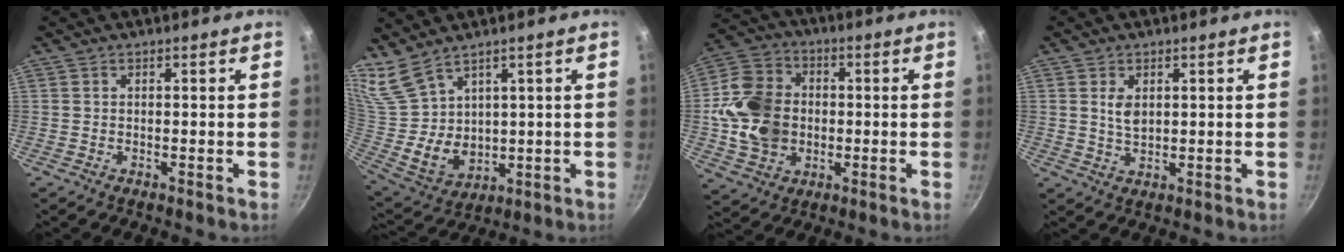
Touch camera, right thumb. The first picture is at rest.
{"total": 10.7, "force": [7.5, 5.5, 5.3], "torque": [-0.088, -0.059, 0.177]}
{"total": 15.5, "force": [-0.6, 12.3, 9.3], "torque": [-0.155, 0.017, -0.015]}
{"total": 3.6, "force": [1.1, 2.2, 2.6], "torque": [-0.044, -0.008, 0.022]}